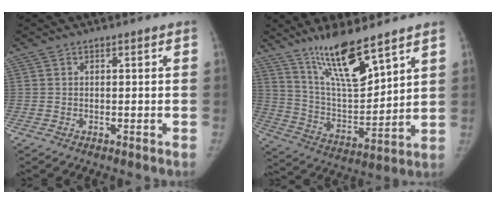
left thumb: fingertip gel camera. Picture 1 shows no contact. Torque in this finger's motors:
{"motor_torque": [0.62, -0.38, 1.10, -1.66, 0.13]}